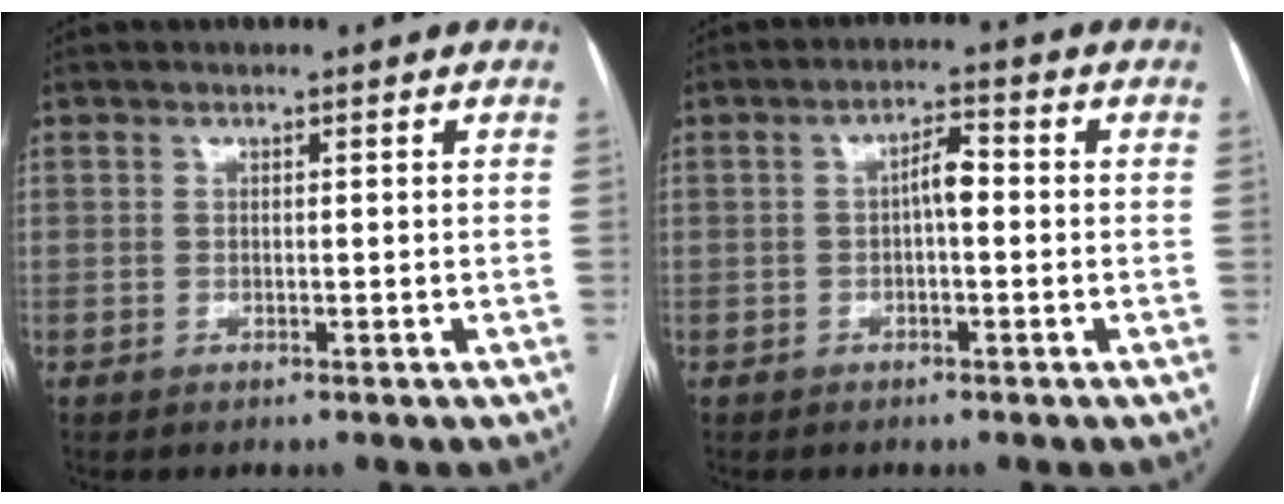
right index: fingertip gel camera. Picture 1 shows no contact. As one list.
[{"total": 3.3, "force": [-0.2, 1.0, 3.2], "torque": [-0.053, 0.014, -0.003]}]